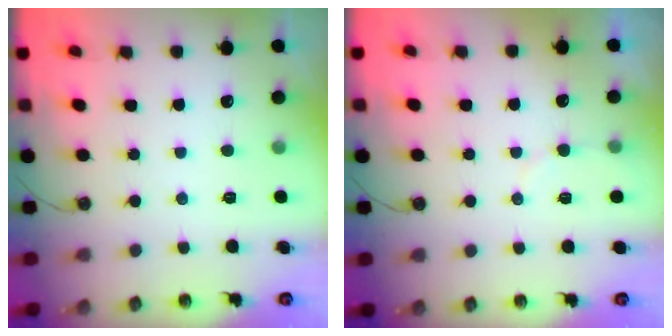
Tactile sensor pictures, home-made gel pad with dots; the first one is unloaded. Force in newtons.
{"total": 3.0, "press": 3.0, "slide": 0.2}